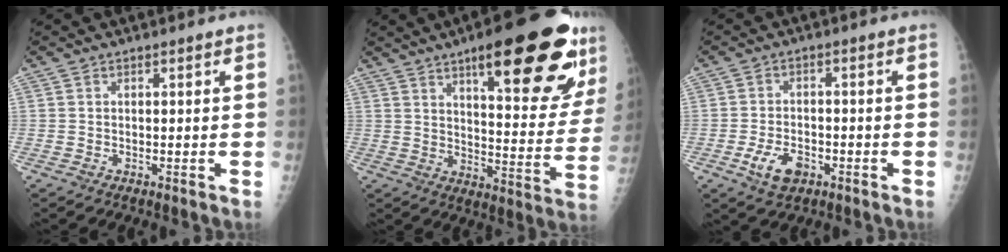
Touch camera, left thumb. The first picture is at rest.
{"total": 25.8, "force": [13.9, 7.0, 20.5], "torque": [-0.250, -0.047, 0.196]}
{"total": 6.4, "force": [-3.0, 3.9, 4.1], "torque": [-0.067, 0.014, -0.050]}